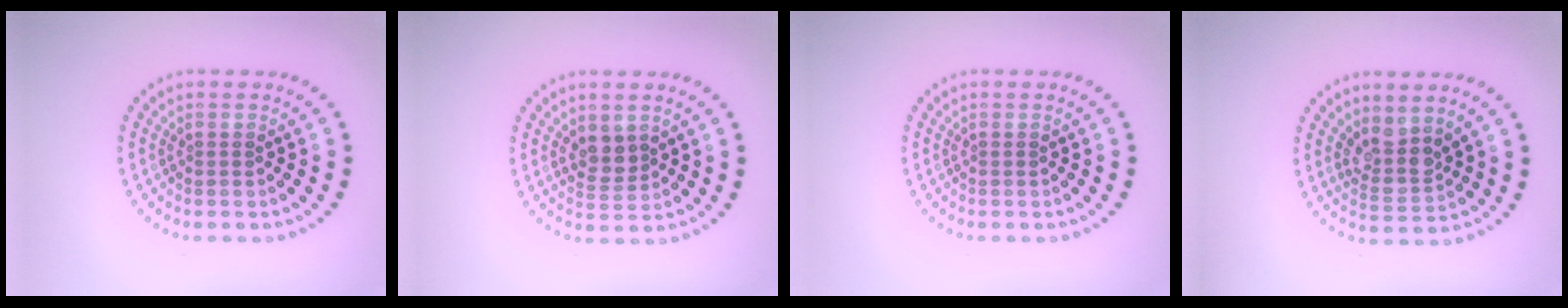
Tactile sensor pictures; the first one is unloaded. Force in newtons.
{"total": 1.9, "press": 1.8, "slide": 0.8}
{"total": 0.0}
{"total": 2.9, "press": 2.2, "slide": 1.8}